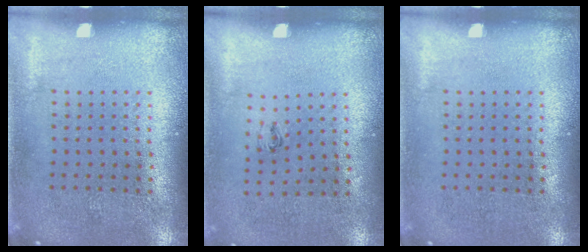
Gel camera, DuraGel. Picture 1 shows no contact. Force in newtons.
{"total": 0.5, "press": 0.2, "slide": 0.5}
{"total": 0.0}